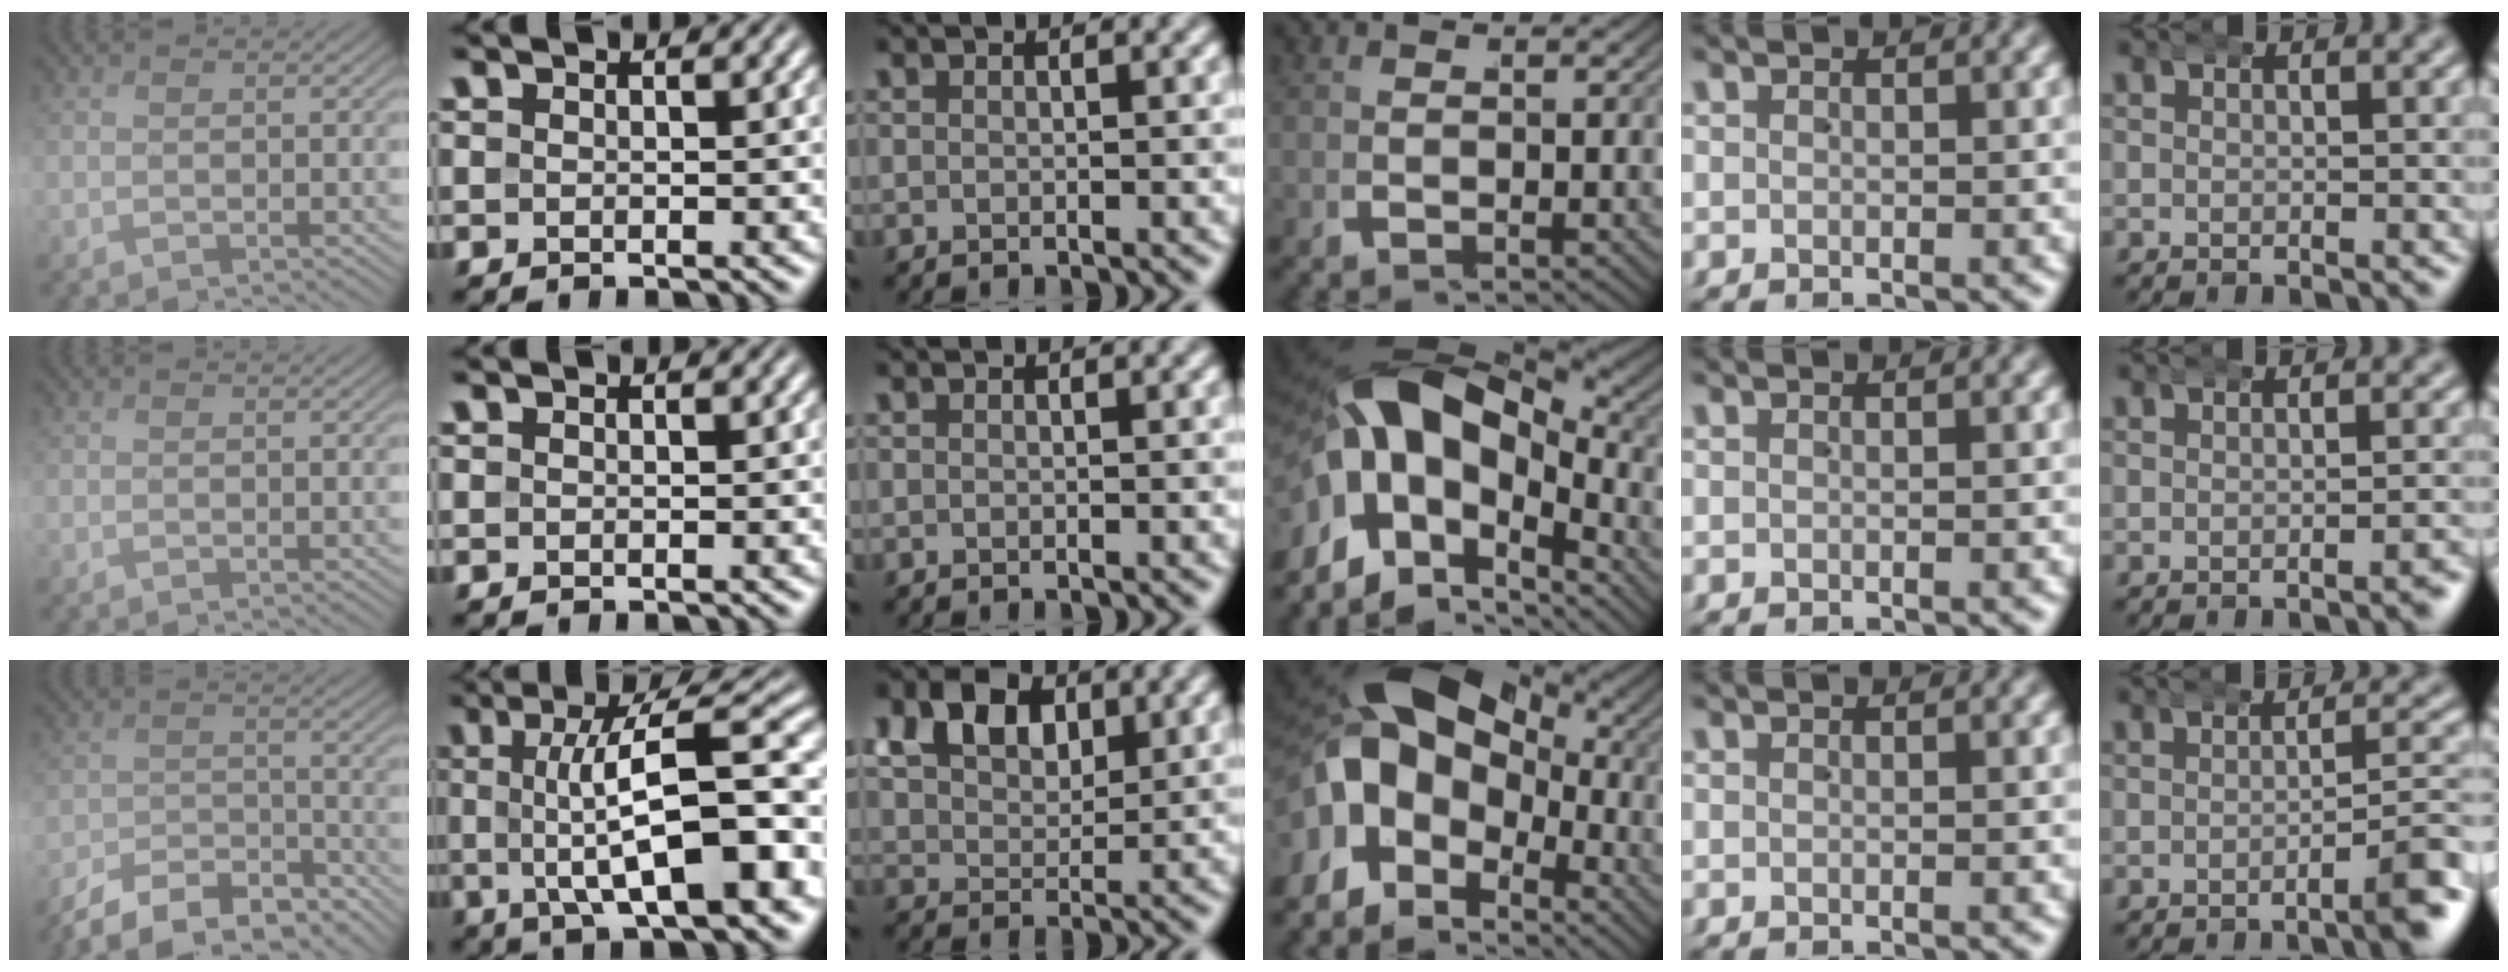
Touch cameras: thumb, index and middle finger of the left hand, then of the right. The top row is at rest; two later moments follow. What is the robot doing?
{"motion": "wrap", "object": "arm wrap"}